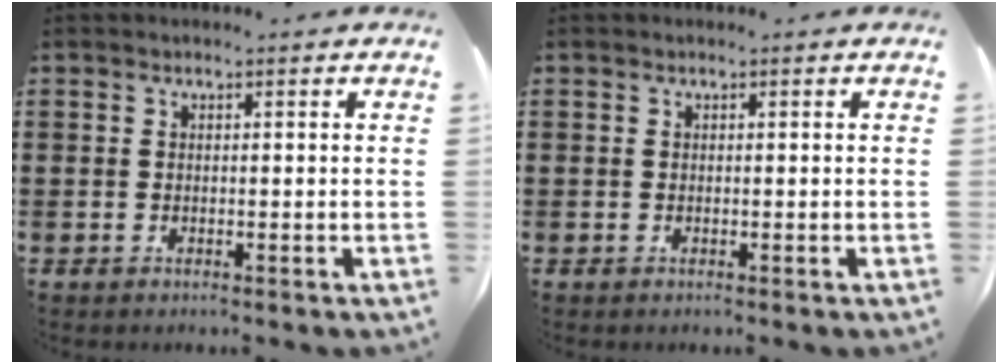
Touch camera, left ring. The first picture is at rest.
{"total": 0.0}